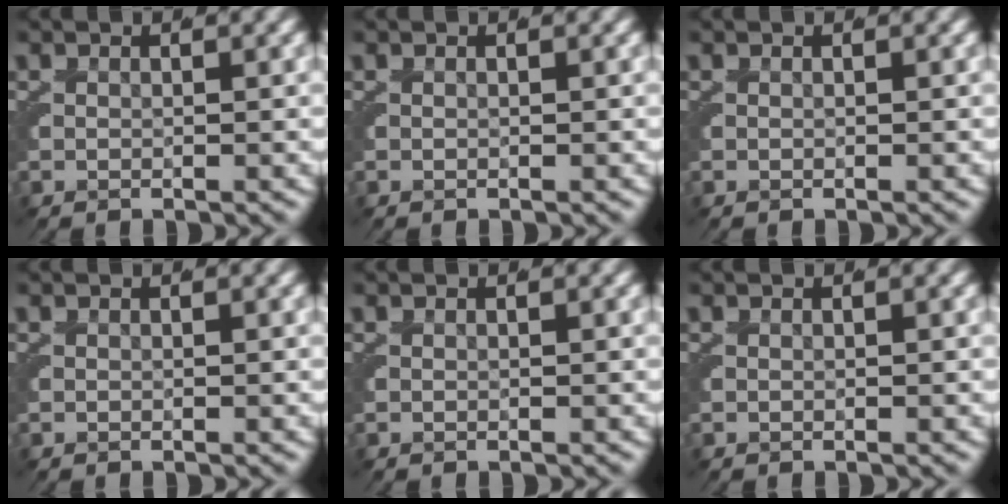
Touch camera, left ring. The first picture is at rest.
{"total": 0.0}
{"total": 0.0}
{"total": 0.0}
{"total": 0.0}
{"total": 0.0}